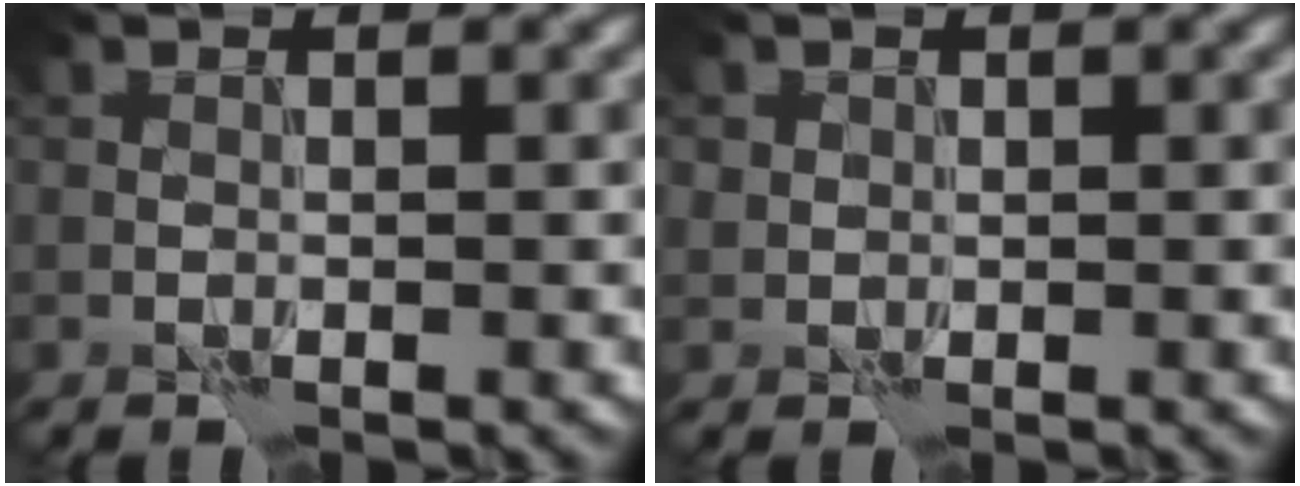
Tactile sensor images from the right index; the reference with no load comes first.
{"total": 1.0, "force": [0.4, 0.9, 0.1], "torque": [0.004, -0.004, 0.008]}